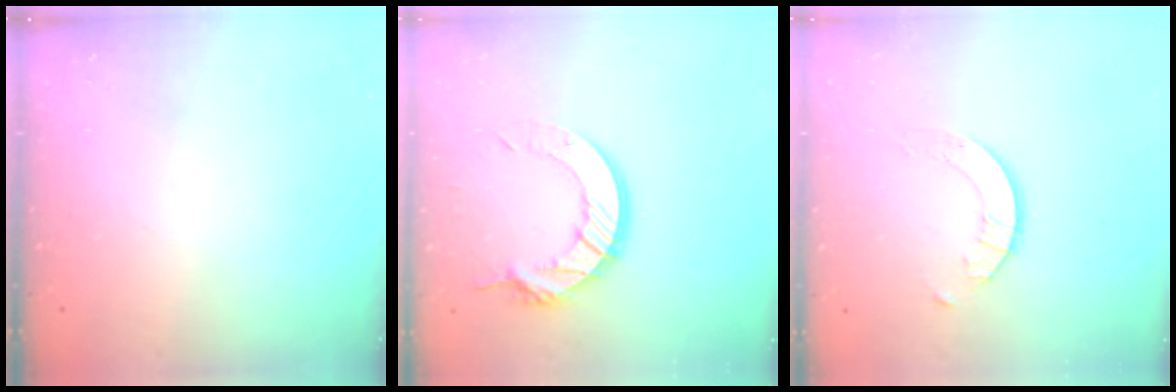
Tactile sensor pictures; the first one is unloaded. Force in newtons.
{"total": 12.6, "press": 12.6, "slide": 1.2}
{"total": 2.7, "press": 2.7, "slide": 0.2}